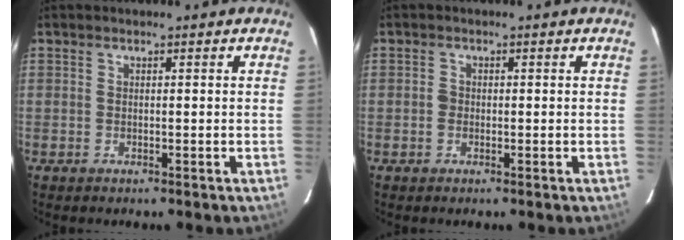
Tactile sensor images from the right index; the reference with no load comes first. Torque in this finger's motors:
{"motor_torque": [0.23, 0.14, 0.12, 0.02]}